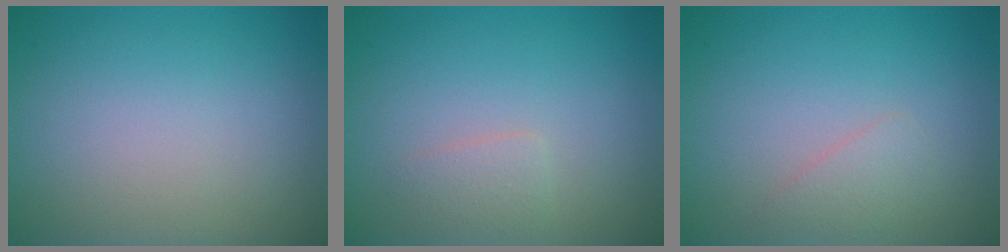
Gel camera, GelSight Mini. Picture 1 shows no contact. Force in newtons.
{"total": 1.2, "press": 1.2, "slide": 0.1}
{"total": 1.4, "press": 1.4, "slide": 0.0}